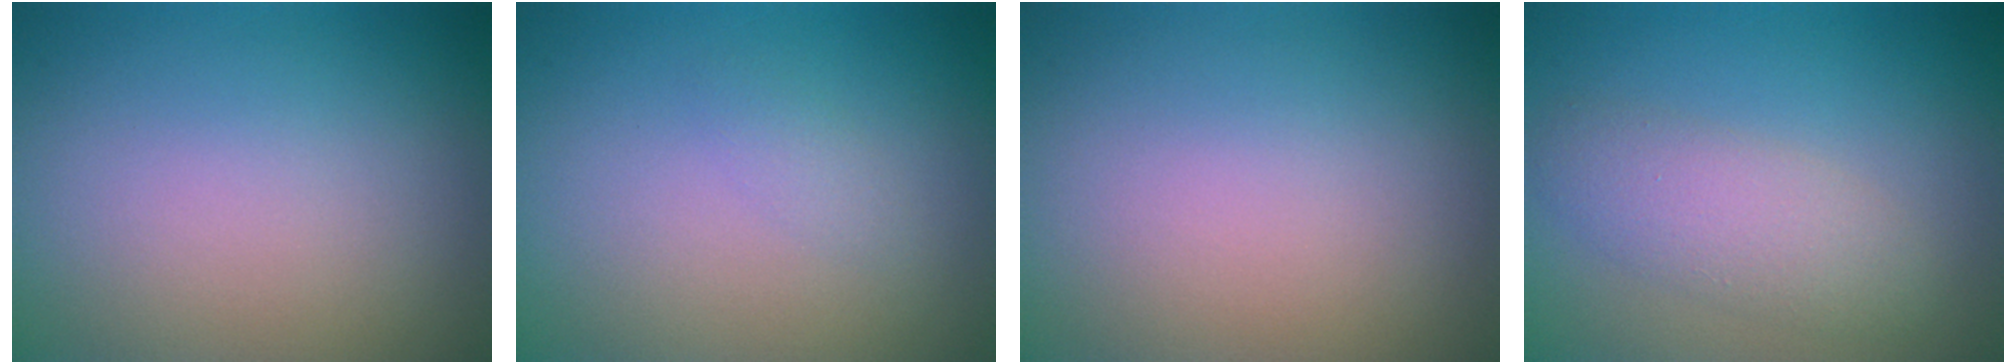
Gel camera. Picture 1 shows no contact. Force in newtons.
{"total": 0.8, "press": 0.8, "slide": 0.0}
{"total": 0.0}
{"total": 3.4, "press": 3.4, "slide": 0.1}